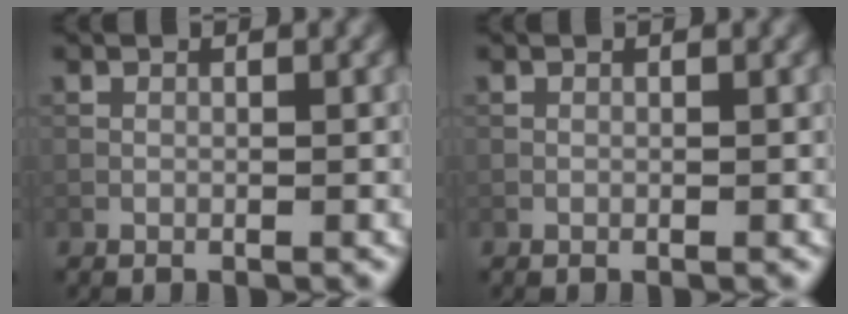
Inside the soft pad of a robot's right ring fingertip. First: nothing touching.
{"total": 0.0}